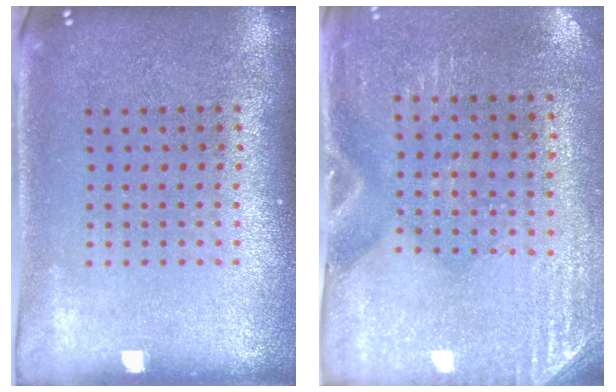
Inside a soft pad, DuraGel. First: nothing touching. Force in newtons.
{"total": 2.8, "press": 2.5, "slide": 1.3}